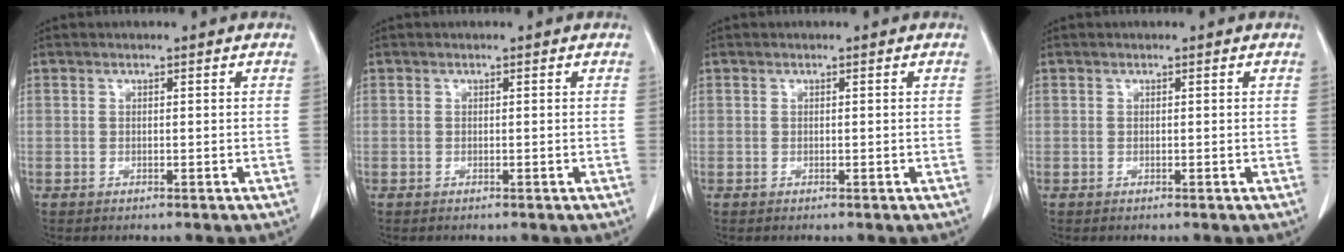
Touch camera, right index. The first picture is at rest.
{"total": 0.0}
{"total": 0.0}
{"total": 0.0}